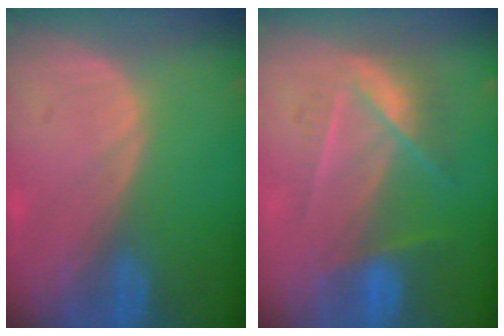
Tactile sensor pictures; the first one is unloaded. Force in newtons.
{"total": 7.2, "press": 6.3, "slide": 3.5}